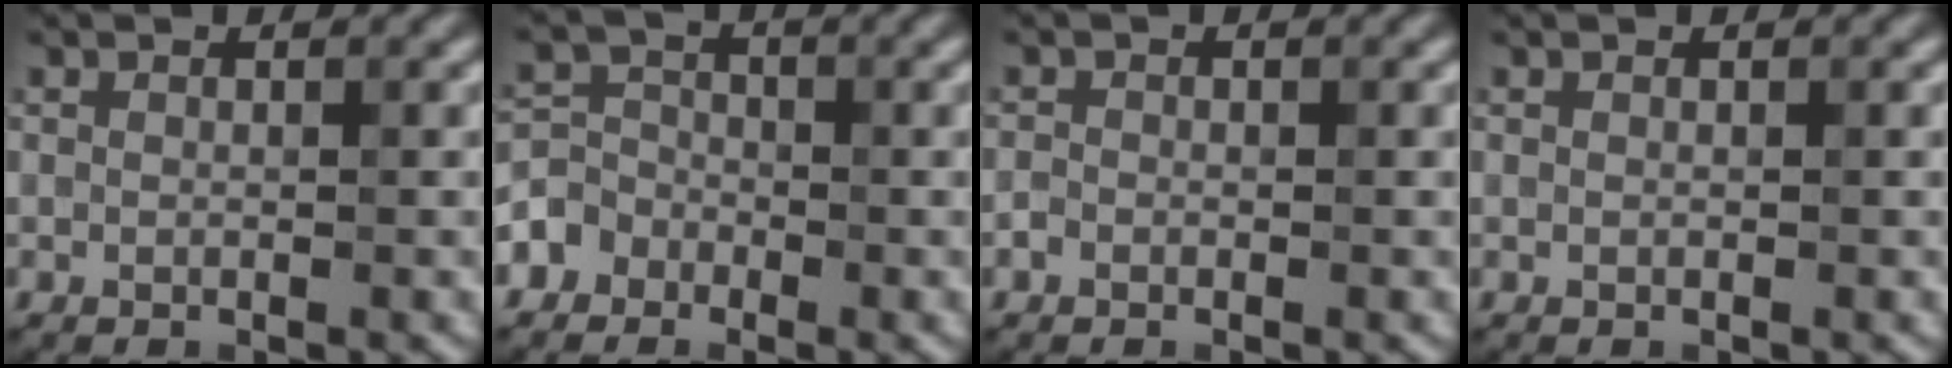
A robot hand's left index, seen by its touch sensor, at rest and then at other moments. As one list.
[{"total": 3.1, "force": [-2.0, 2.3, 0.3], "torque": [0.018, 0.001, -0.043]}, {"total": 0.7, "force": [-0.4, 0.5, 0.1], "torque": [0.000, -0.001, -0.010]}, {"total": 0.0}]